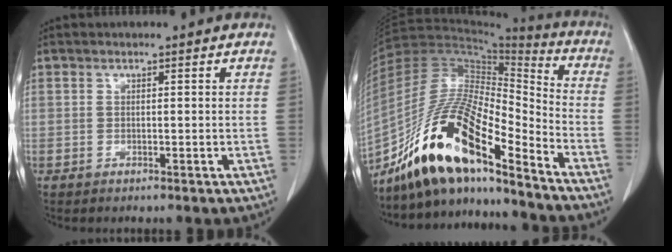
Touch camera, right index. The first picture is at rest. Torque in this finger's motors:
{"motor_torque": [1.16, -0.97, 1.05, 0.21]}